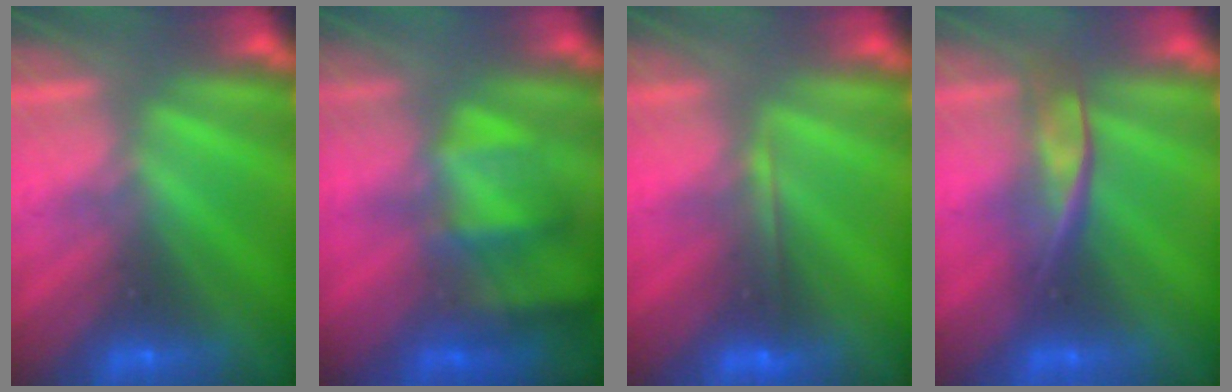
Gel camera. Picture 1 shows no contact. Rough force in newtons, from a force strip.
{"total": 4.5}
{"total": 2.0}
{"total": 2.4}